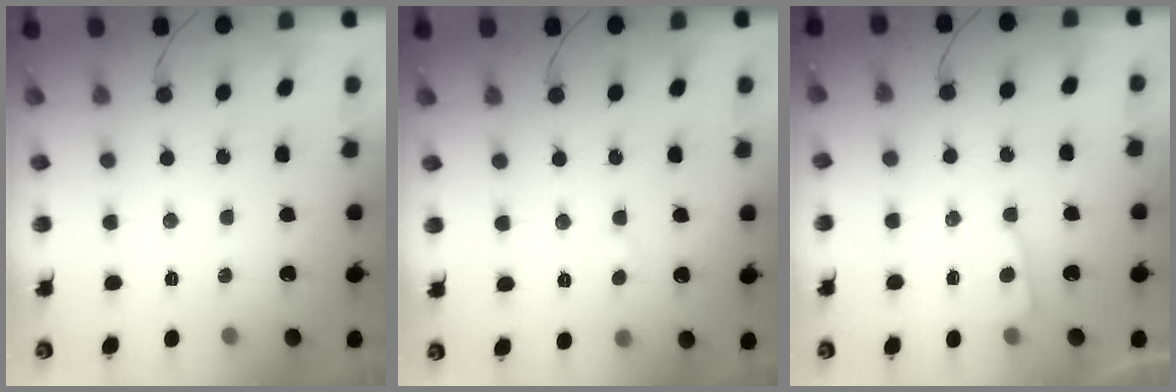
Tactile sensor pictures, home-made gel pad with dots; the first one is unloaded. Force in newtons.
{"total": 3.7, "press": 3.7, "slide": 0.3}
{"total": 4.9, "press": 4.9, "slide": 0.1}